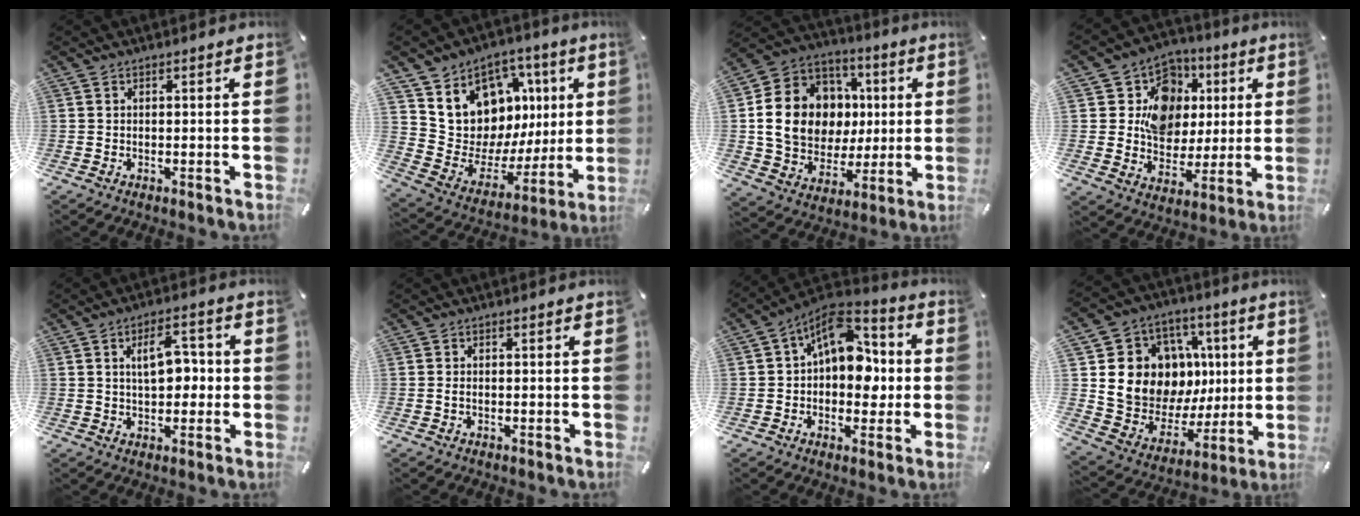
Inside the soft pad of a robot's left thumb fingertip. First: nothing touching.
{"total": 11.3, "force": [4.8, 10.0, 2.0], "torque": [-0.037, -0.068, 0.104]}
{"total": 17.3, "force": [1.1, 15.2, 8.2], "torque": [-0.156, 0.005, 0.031]}
{"total": 13.1, "force": [1.7, 12.1, 4.7], "torque": [-0.066, -0.004, 0.036]}
{"total": 8.0, "force": [1.1, 4.7, 6.4], "torque": [-0.086, 0.000, 0.010]}
{"total": 0.7, "force": [-0.2, 0.3, 0.6], "torque": [-0.013, -0.001, -0.004]}
{"total": 14.2, "force": [2.9, 9.6, 10.1], "torque": [-0.148, -0.012, 0.052]}
{"total": 15.3, "force": [3.5, 13.8, 5.9], "torque": [-0.094, -0.034, 0.087]}